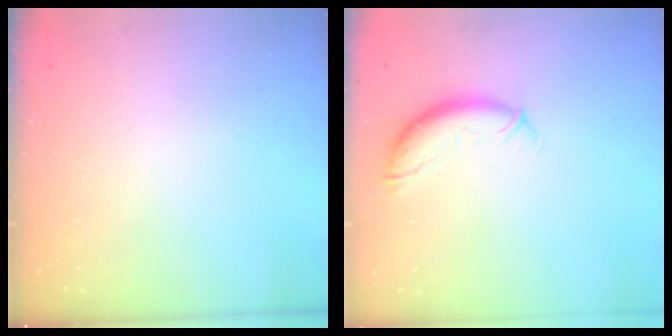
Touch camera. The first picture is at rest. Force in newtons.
{"total": 9.4, "press": 9.4, "slide": 0.8}